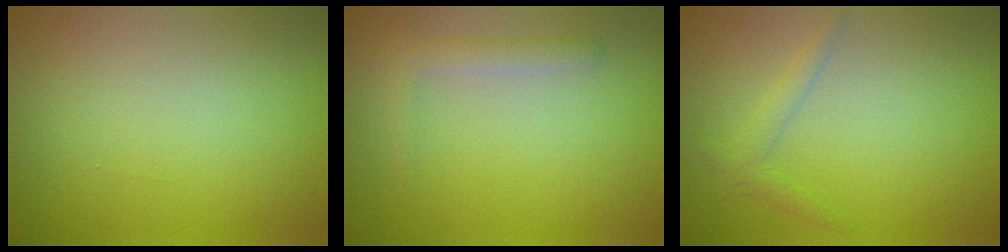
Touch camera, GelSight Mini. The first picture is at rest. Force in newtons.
{"total": 1.8, "press": 1.8, "slide": 0.1}
{"total": 1.4, "press": 1.4, "slide": 0.1}